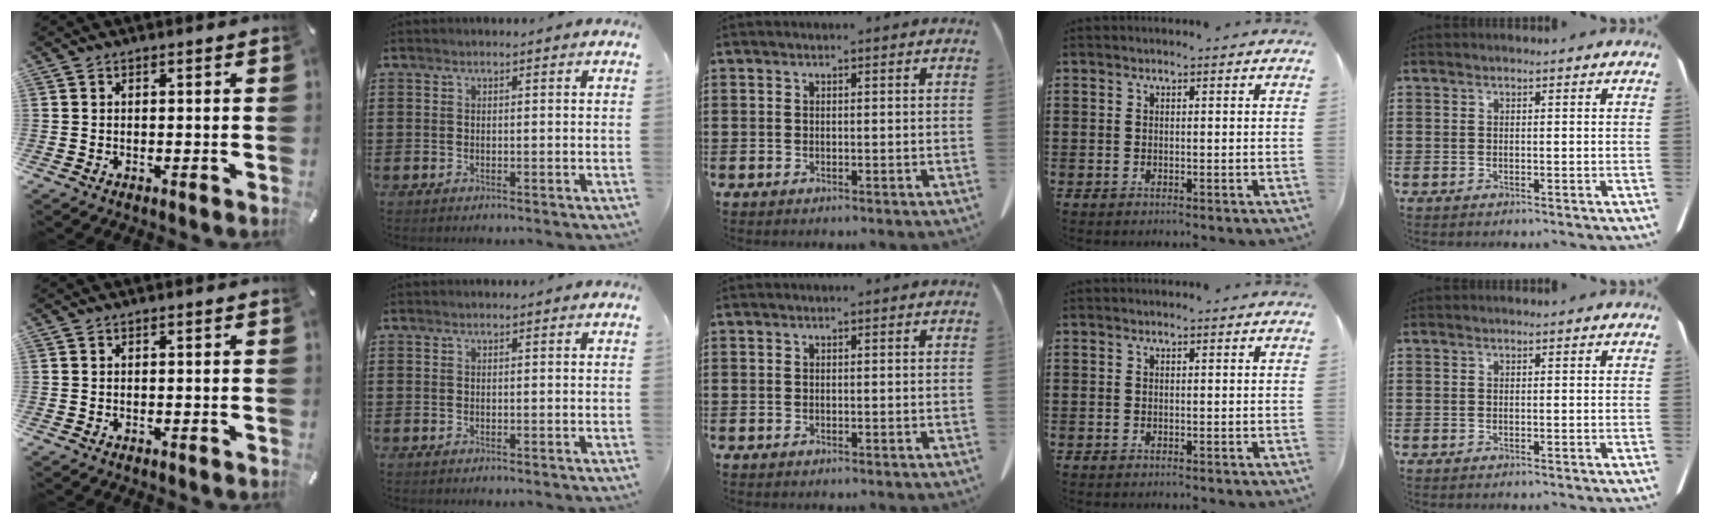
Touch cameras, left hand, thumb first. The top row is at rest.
{}